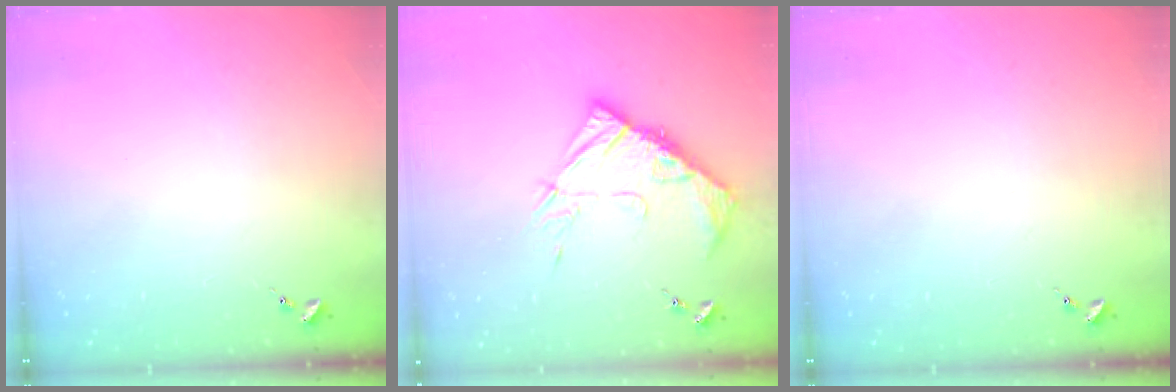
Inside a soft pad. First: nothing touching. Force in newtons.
{"total": 13.4, "press": 13.4, "slide": 1.0}
{"total": 0.0}